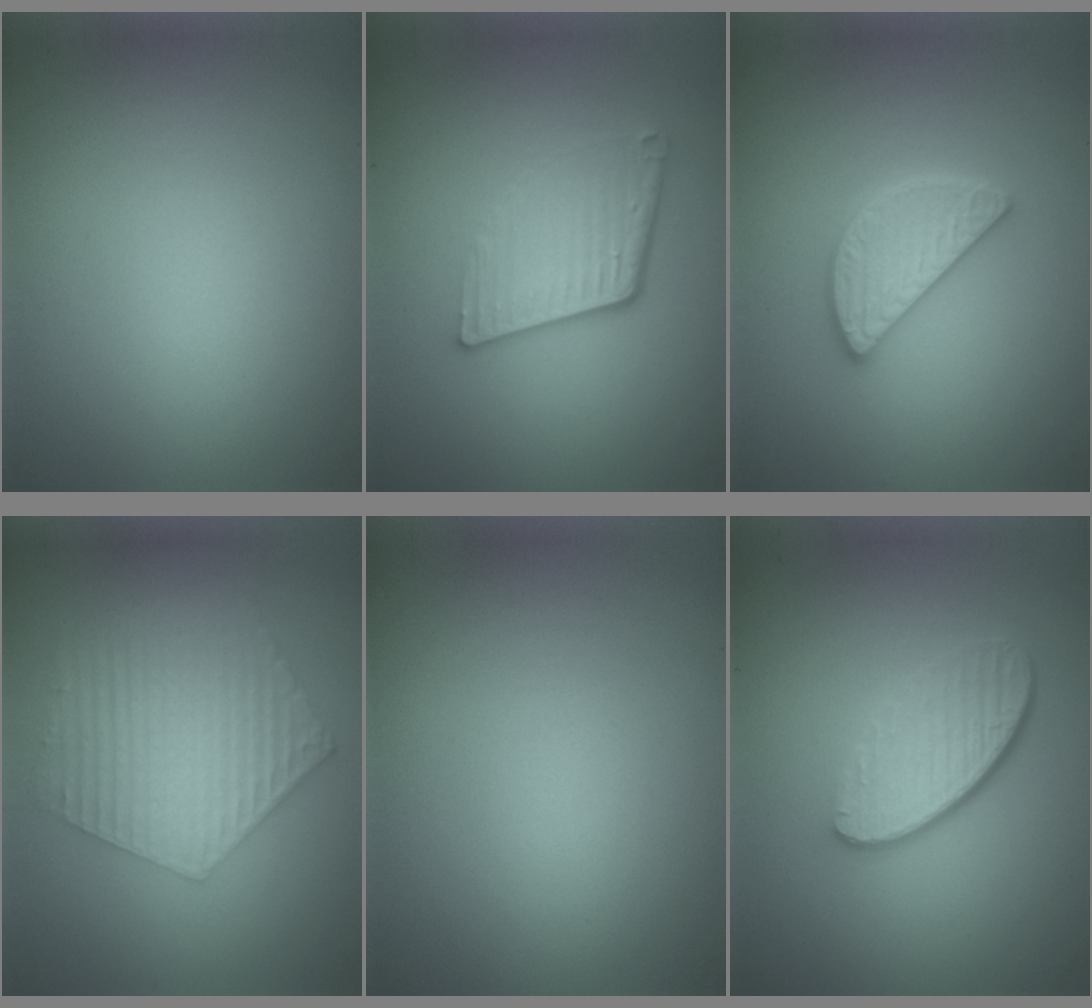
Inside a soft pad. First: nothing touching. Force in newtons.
{"total": 4.5, "press": 2.9, "slide": 3.4}
{"total": 3.0, "press": 3.0, "slide": 0.2}
{"total": 5.9, "press": 4.3, "slide": 4.0}
{"total": 0.0}
{"total": 4.6, "press": 3.1, "slide": 3.3}